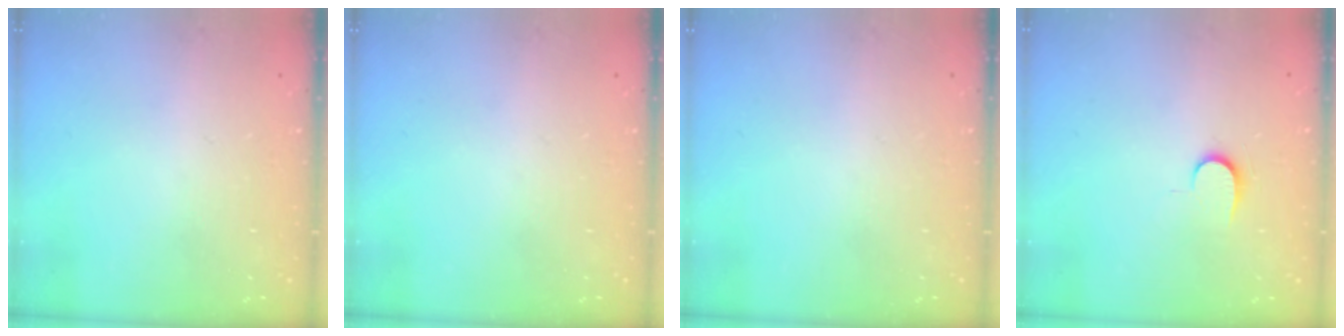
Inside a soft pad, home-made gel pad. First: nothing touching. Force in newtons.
{"total": 0.0}
{"total": 0.0}
{"total": 6.9, "press": 6.9, "slide": 0.8}